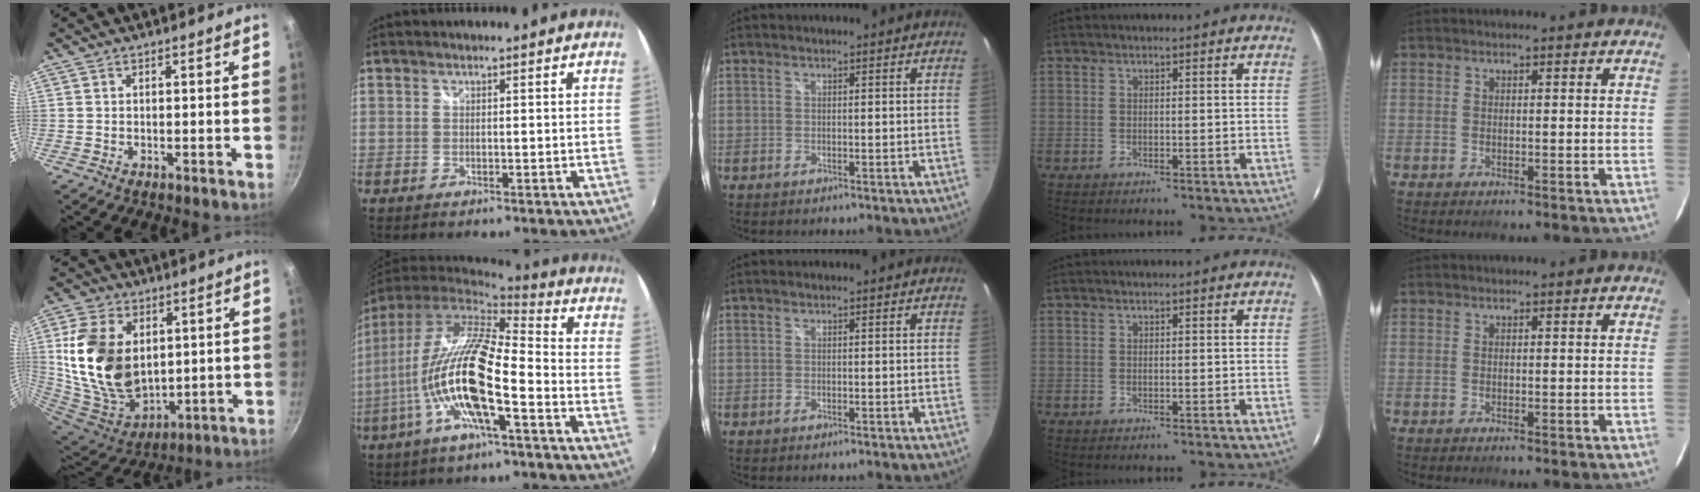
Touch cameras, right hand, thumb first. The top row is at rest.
{"thumb": {"total": 20.7, "force": [4.0, 14.1, 14.7], "torque": [-0.258, -0.031, 0.091]}, "index": {"total": 17.0, "force": [-5.1, 3.5, 15.8], "torque": [-0.284, -0.018, -0.102]}}